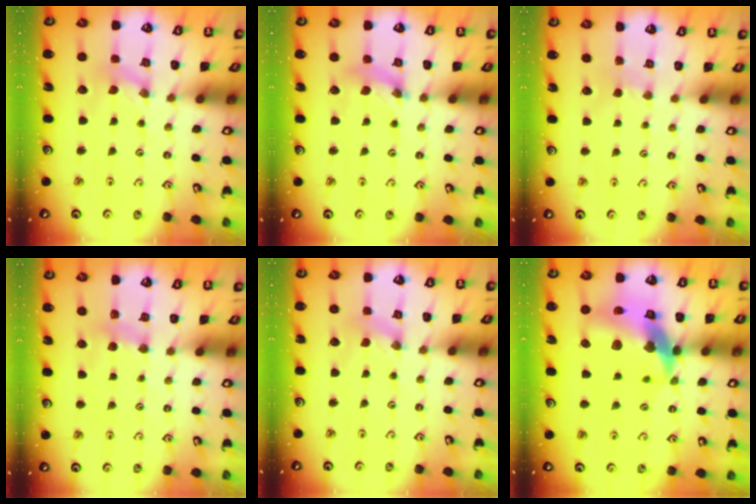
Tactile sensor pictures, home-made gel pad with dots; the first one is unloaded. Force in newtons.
{"total": 4.9, "press": 4.9, "slide": 0.5}
{"total": 2.0, "press": 1.9, "slide": 0.3}
{"total": 3.9, "press": 3.9, "slide": 0.5}
{"total": 0.0}
{"total": 17.4, "press": 17.2, "slide": 2.4}